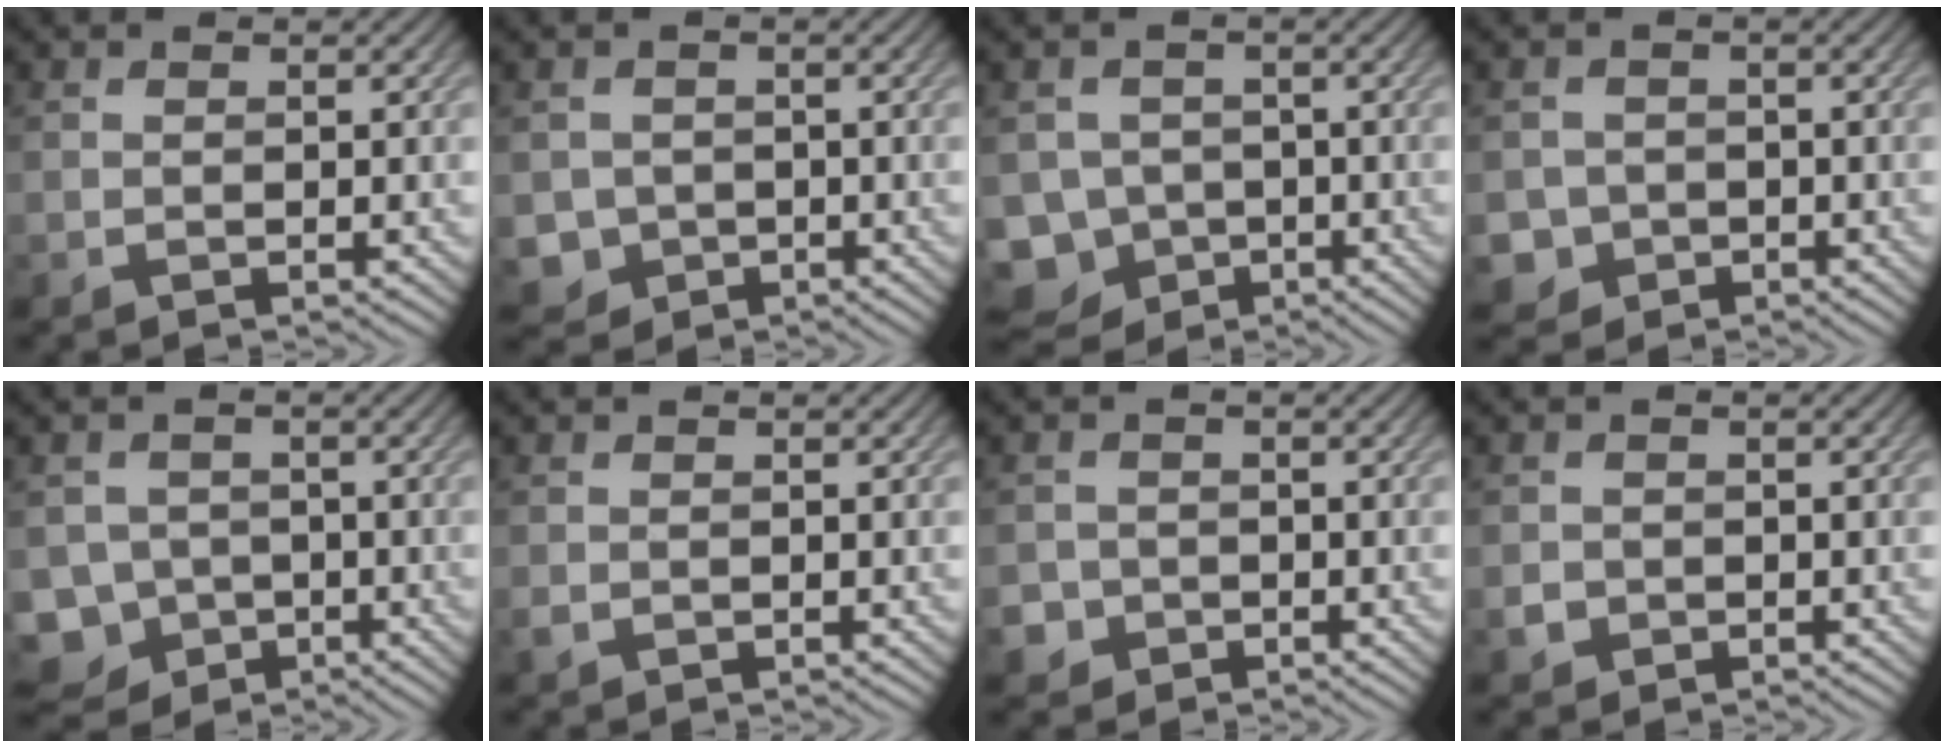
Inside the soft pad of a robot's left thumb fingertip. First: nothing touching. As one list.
[{"total": 3.1, "force": [-0.8, 2.9, 0.6], "torque": [-0.023, -0.015, -0.019]}, {"total": 7.9, "force": [-3.6, 6.7, 2.3], "torque": [-0.066, -0.026, -0.073]}, {"total": 3.0, "force": [-1.1, 2.7, 0.4], "torque": [-0.009, -0.009, -0.027]}, {"total": 6.8, "force": [-3.0, 5.8, 1.9], "torque": [-0.051, -0.022, -0.064]}, {"total": 0.8, "force": [-0.2, 0.7, 0.4], "torque": [-0.012, -0.005, -0.002]}, {"total": 2.6, "force": [-1.3, 2.3, 0.4], "torque": [-0.007, -0.003, -0.028]}, {"total": 1.5, "force": [-0.6, 1.4, 0.4], "torque": [-0.005, -0.006, -0.014]}]